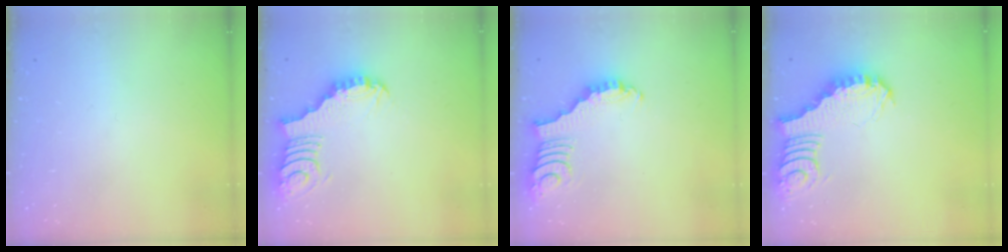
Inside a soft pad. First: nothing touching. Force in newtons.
{"total": 3.4, "press": 3.4, "slide": 0.7}
{"total": 2.2, "press": 2.2, "slide": 0.3}
{"total": 3.9, "press": 3.9, "slide": 0.6}